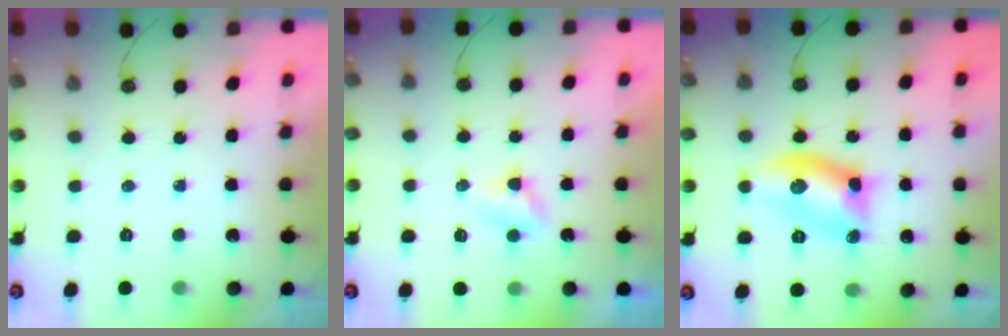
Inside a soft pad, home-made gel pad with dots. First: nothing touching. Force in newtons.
{"total": 2.8, "press": 2.8, "slide": 0.3}
{"total": 10.3, "press": 10.3, "slide": 0.6}